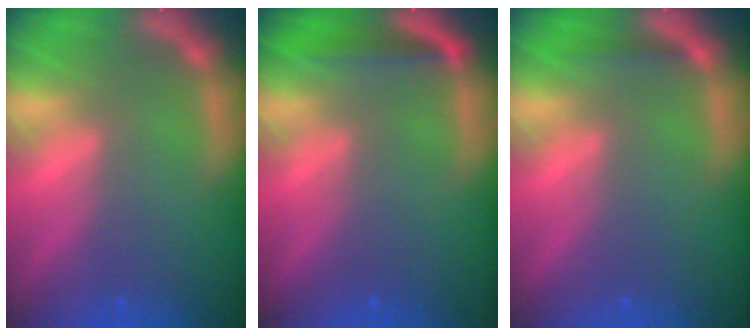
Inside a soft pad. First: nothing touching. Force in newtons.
{"total": 2.5}
{"total": 0.9}